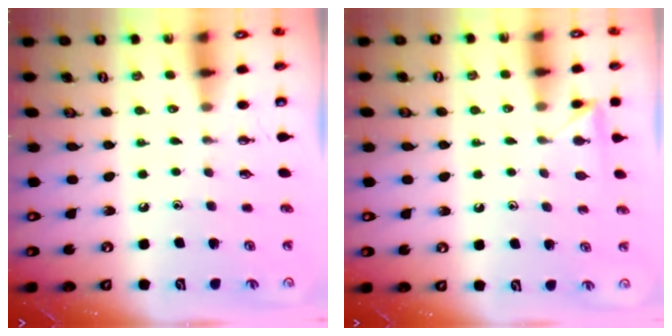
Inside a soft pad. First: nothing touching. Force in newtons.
{"total": 3.9, "press": 3.9, "slide": 0.3}